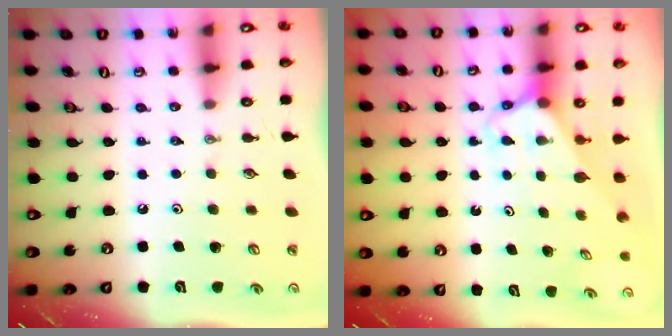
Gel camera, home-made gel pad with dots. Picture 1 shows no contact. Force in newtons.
{"total": 2.7, "press": 2.7, "slide": 0.1}